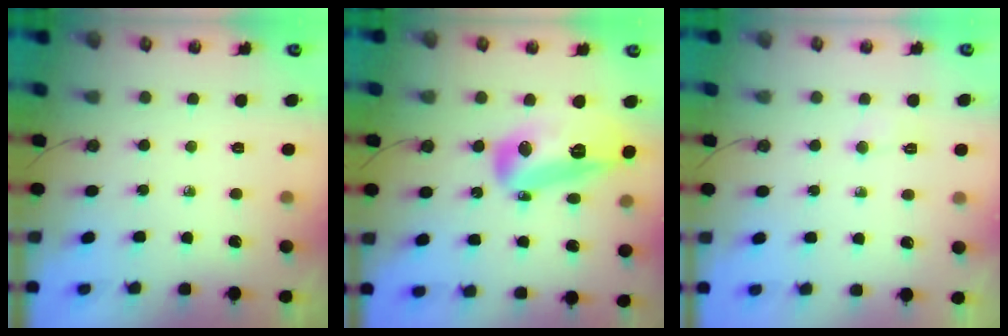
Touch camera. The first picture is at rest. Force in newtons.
{"total": 16.2, "press": 16.2, "slide": 1.5}
{"total": 2.7, "press": 2.6, "slide": 0.5}